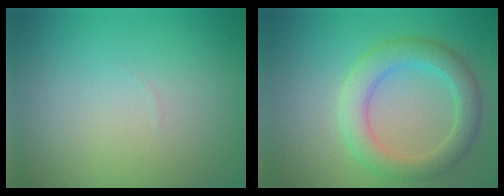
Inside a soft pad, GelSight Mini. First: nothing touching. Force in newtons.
{"total": 4.2, "press": 4.2, "slide": 0.3}